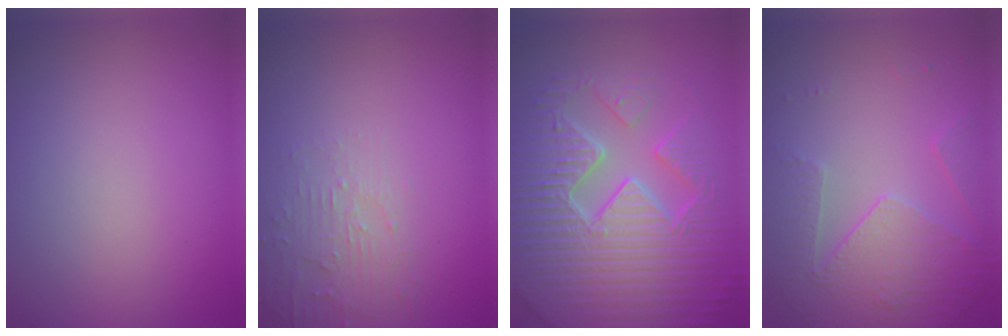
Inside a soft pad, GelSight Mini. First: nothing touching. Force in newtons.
{"total": 2.4, "press": 2.3, "slide": 0.6}
{"total": 9.5, "press": 6.8, "slide": 6.7}
{"total": 5.0, "press": 3.5, "slide": 3.6}